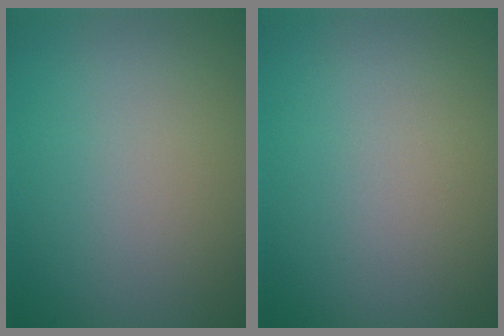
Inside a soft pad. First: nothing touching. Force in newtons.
{"total": 0.0}